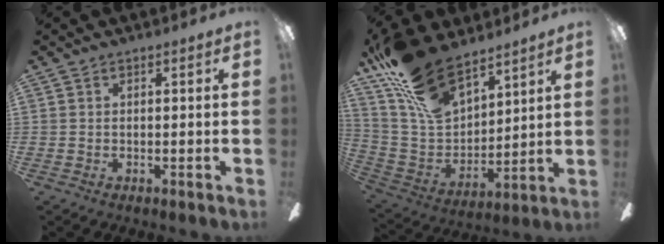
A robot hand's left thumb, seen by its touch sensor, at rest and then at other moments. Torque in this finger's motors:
{"motor_torque": [0.72, 0.23, 1.53, -1.24, 0.44]}